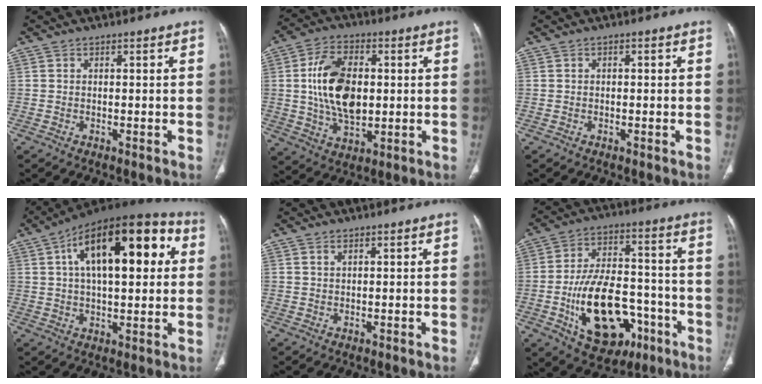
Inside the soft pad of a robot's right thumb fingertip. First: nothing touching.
{"total": 14.8, "force": [1.2, 8.9, 11.7], "torque": [-0.197, 0.001, 0.026]}
{"total": 0.6, "force": [0.1, 0.3, 0.5], "torque": [-0.007, 0.001, 0.001]}
{"total": 23.3, "force": [6.4, 10.4, 19.9], "torque": [-0.288, 0.026, 0.090]}
{"total": 0.8, "force": [0.6, 0.3, 0.4], "torque": [-0.009, -0.001, 0.013]}
{"total": 20.7, "force": [-7.2, 12.0, 15.3], "torque": [-0.224, 0.039, -0.097]}